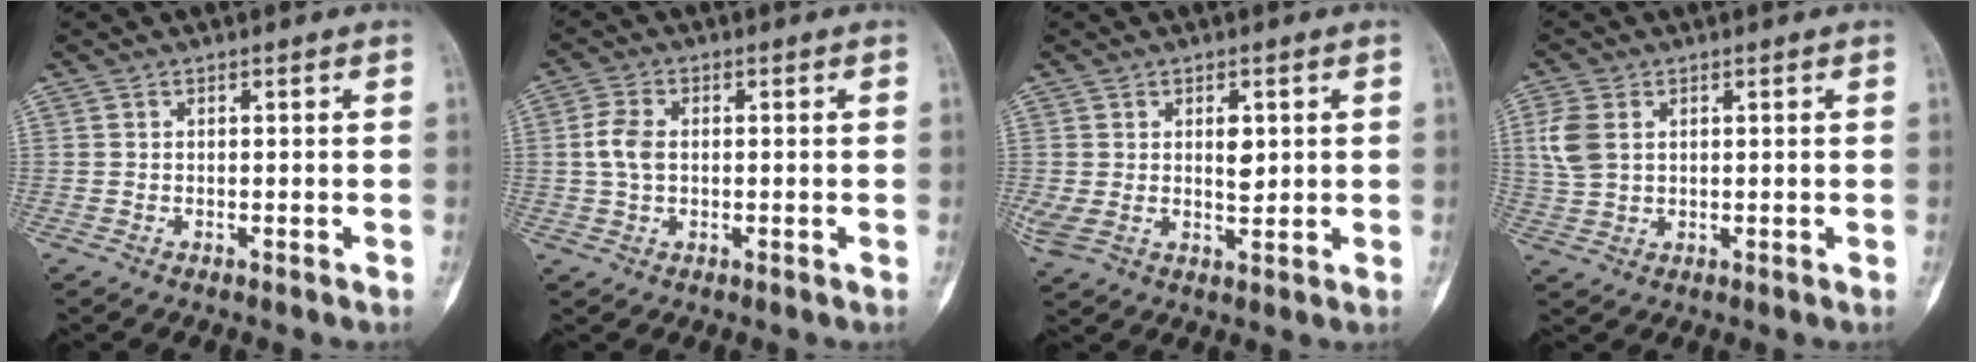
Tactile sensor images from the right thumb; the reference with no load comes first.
{"total": 4.8, "force": [0.2, 3.2, 3.6], "torque": [-0.076, 0.007, 0.000]}
{"total": 6.4, "force": [1.0, 3.7, 5.1], "torque": [-0.085, -0.003, 0.023]}
{"total": 5.7, "force": [1.5, 3.9, 3.9], "torque": [-0.094, 0.001, 0.034]}